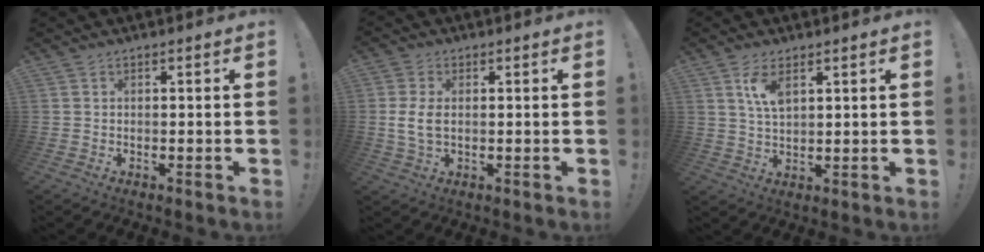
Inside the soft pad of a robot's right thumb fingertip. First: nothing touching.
{"total": 5.1, "force": [0.5, 3.0, 4.2], "torque": [-0.070, -0.003, 0.008]}
{"total": 6.3, "force": [3.2, 2.8, 4.6], "torque": [-0.083, -0.009, 0.056]}